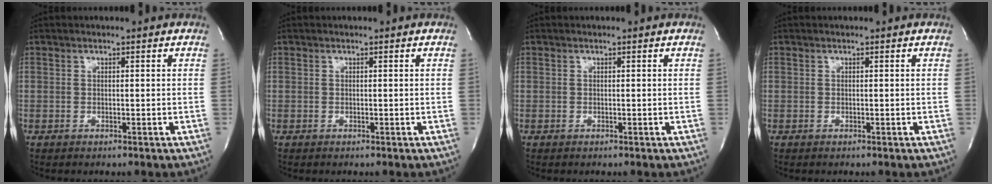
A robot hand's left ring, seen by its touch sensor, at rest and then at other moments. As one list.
[{"total": 0.0}, {"total": 0.0}, {"total": 0.0}]